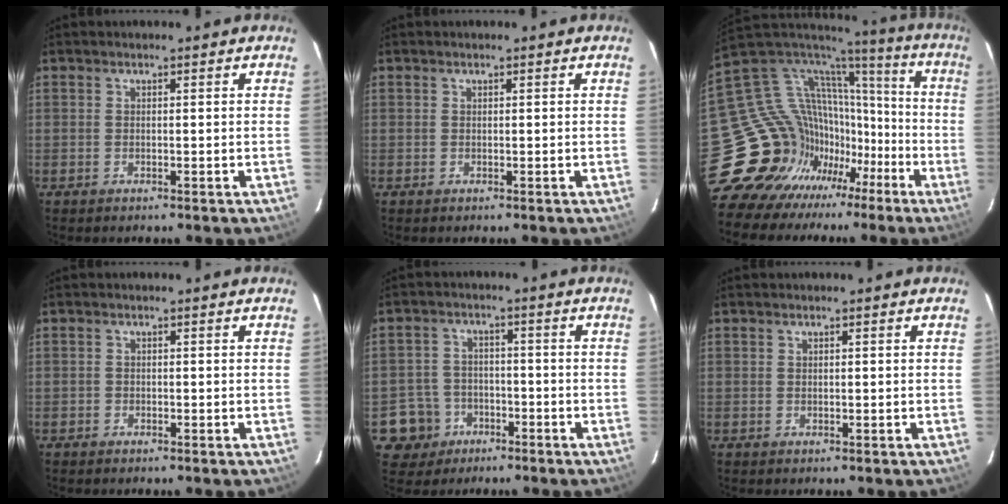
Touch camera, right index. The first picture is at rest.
{"total": 0.0}
{"total": 20.2, "force": [-10.1, 16.3, 6.1], "torque": [-0.129, 0.056, -0.157]}
{"total": 0.6, "force": [-0.4, 0.4, 0.0], "torque": [0.001, 0.003, -0.008]}
{"total": 7.1, "force": [-3.2, 6.3, 0.6], "torque": [-0.031, 0.025, -0.046]}
{"total": 0.0}